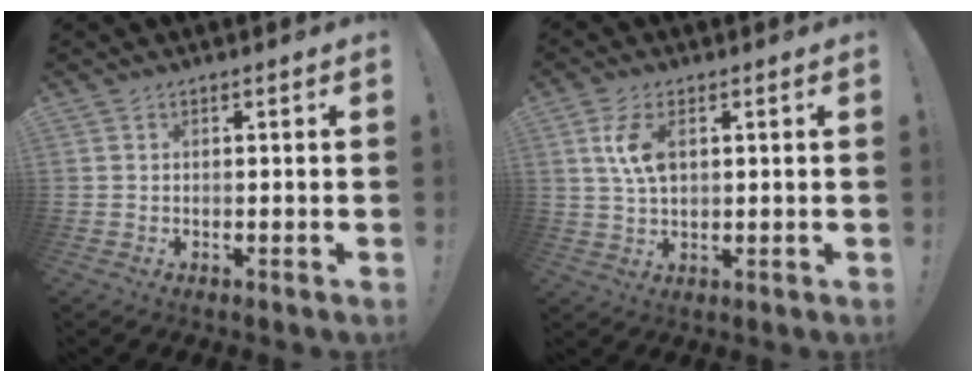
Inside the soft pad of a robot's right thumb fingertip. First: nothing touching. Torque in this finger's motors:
{"motor_torque": [0.09, 0.09, 0.71, -0.14, 0.02]}